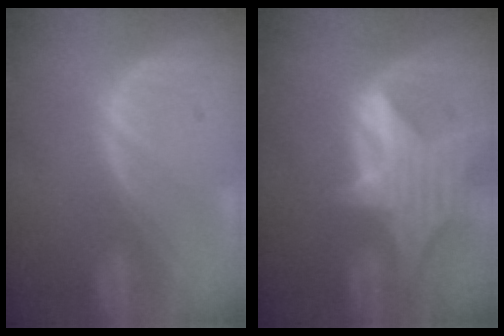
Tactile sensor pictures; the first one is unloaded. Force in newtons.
{"total": 8.5, "press": 7.6, "slide": 3.7}